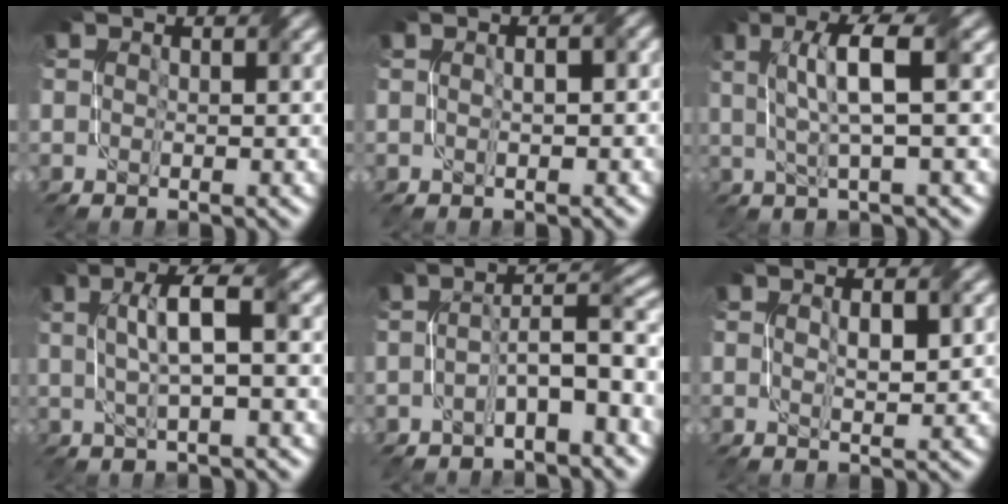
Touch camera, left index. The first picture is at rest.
{"total": 1.6, "force": [0.3, 0.6, 1.5], "torque": [-0.018, 0.003, 0.000]}
{"total": 5.1, "force": [1.1, 1.0, 4.9], "torque": [-0.097, 0.008, 0.025]}
{"total": 4.5, "force": [0.7, 1.0, 4.3], "torque": [-0.081, 0.010, 0.016]}
{"total": 4.7, "force": [-1.7, 0.9, 4.2], "torque": [-0.073, 0.021, -0.032]}
{"total": 1.8, "force": [0.5, 0.5, 1.7], "torque": [-0.034, 0.001, 0.012]}